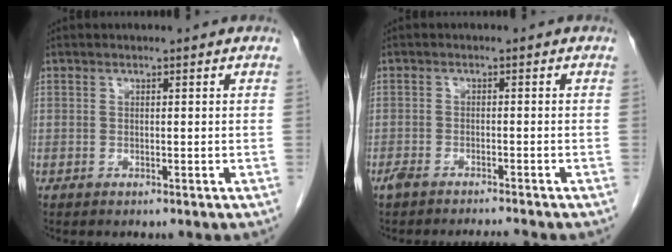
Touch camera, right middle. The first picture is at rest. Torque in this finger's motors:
{"motor_torque": [0.17, -0.11, 0.09, 0.02]}